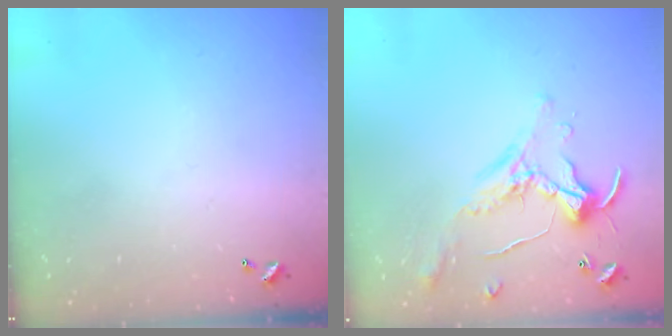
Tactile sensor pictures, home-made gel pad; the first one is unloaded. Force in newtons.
{"total": 0.8, "press": 0.8, "slide": 0.2}